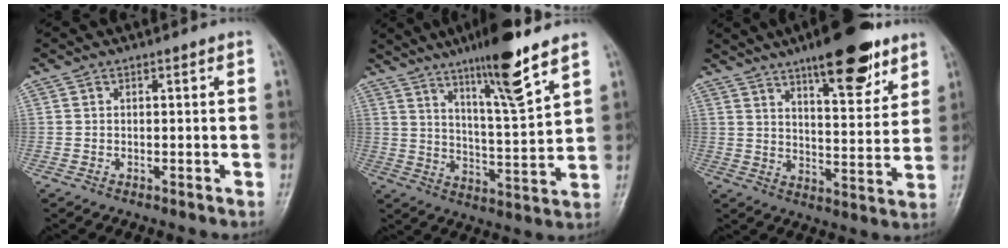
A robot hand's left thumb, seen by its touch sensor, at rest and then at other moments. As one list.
[{"total": 13.7, "force": [9.3, 1.0, 10.0], "torque": [-0.163, -0.058, 0.158]}, {"total": 15.5, "force": [10.2, 4.7, 10.8], "torque": [-0.126, -0.055, 0.155]}]